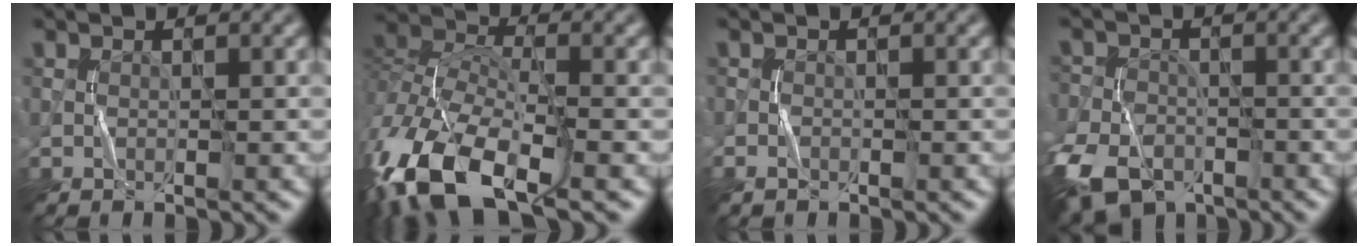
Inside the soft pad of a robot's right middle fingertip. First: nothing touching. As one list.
[{"total": 13.7, "force": [-7.3, 6.5, 9.6], "torque": [-0.208, -0.019, -0.144]}, {"total": 1.0, "force": [-0.6, 0.7, 0.4], "torque": [-0.006, 0.000, -0.013]}, {"total": 9.5, "force": [-5.4, 6.0, 4.9], "torque": [-0.119, -0.037, -0.108]}]